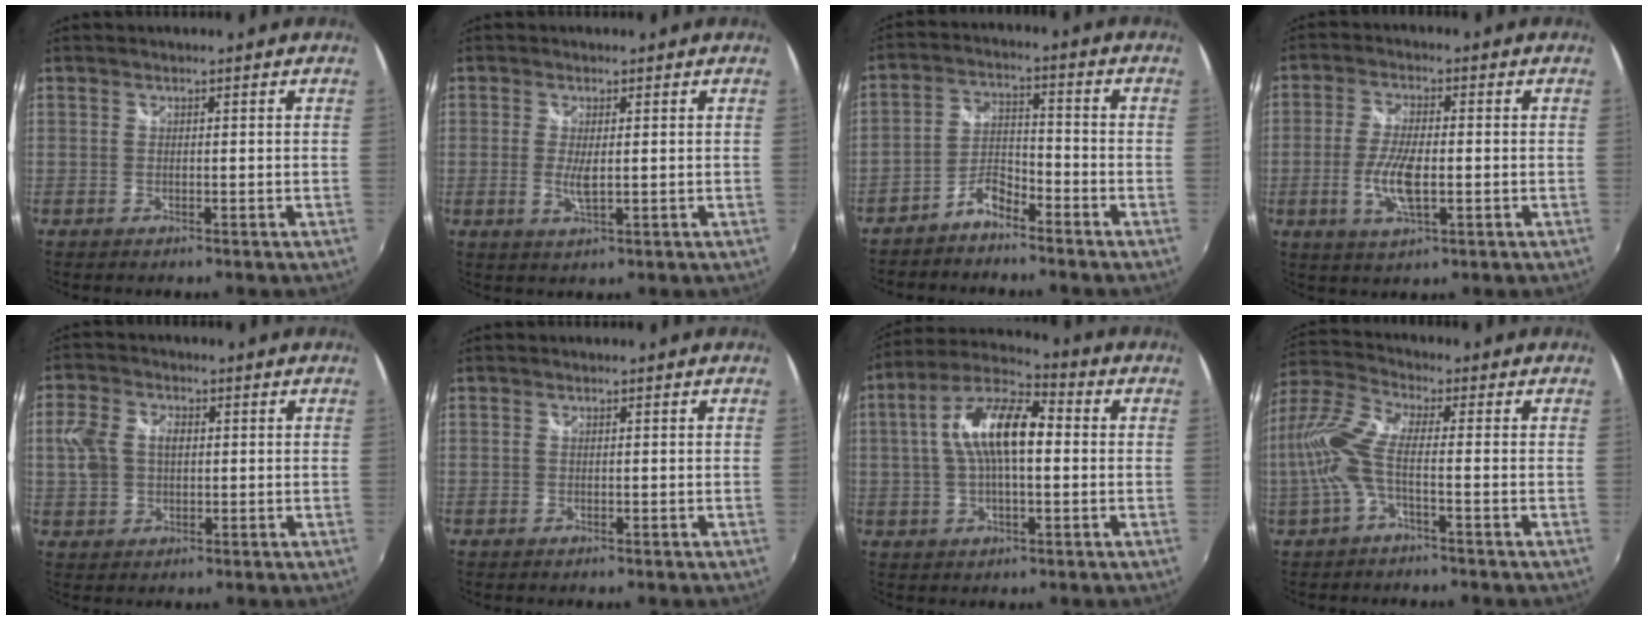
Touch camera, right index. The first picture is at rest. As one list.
[{"total": 3.1, "force": [-0.1, 0.8, 3.0], "torque": [-0.060, -0.008, -0.002]}, {"total": 5.0, "force": [-4.2, 1.6, 2.3], "torque": [-0.054, 0.018, -0.080]}, {"total": 7.7, "force": [-1.6, 2.6, 7.1], "torque": [-0.147, -0.006, -0.031]}, {"total": 7.1, "force": [0.9, 5.1, 4.8], "torque": [-0.103, 0.014, 0.017]}, {"total": 0.0}, {"total": 13.3, "force": [1.2, 5.4, 12.0], "torque": [-0.227, 0.023, 0.013]}, {"total": 10.9, "force": [-2.0, 2.8, 10.3], "torque": [-0.224, 0.004, -0.045]}]